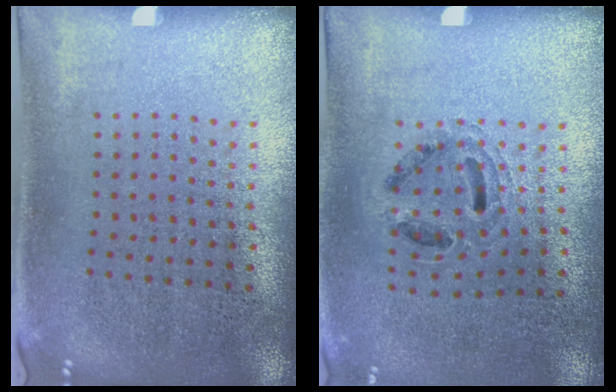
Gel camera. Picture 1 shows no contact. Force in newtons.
{"total": 0.9, "press": 0.8, "slide": 0.2}